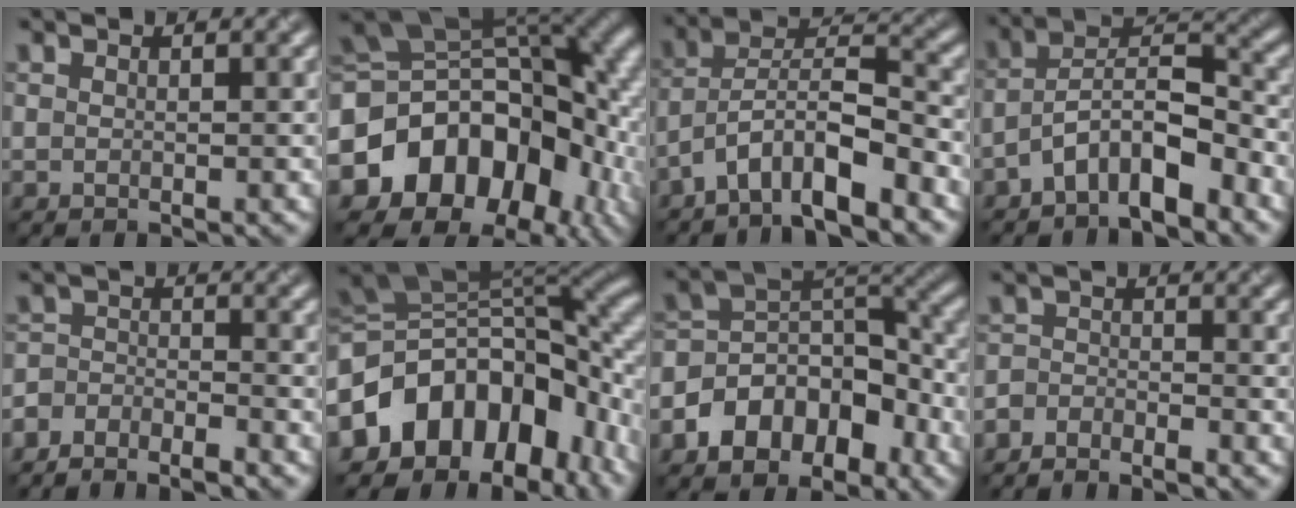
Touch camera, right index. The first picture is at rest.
{"total": 15.4, "force": [-4.4, 11.7, 9.0], "torque": [-0.151, 0.005, -0.081]}
{"total": 7.2, "force": [-5.1, 1.9, 4.8], "torque": [-0.078, 0.016, -0.095]}
{"total": 6.5, "force": [-4.2, 2.3, 4.3], "torque": [-0.070, 0.013, -0.083]}
{"total": 4.2, "force": [-4.0, 0.9, 1.0], "torque": [-0.016, -0.005, -0.076]}
{"total": 15.4, "force": [-3.4, 10.0, 11.2], "torque": [-0.186, 0.017, -0.065]}
{"total": 8.5, "force": [-4.3, 5.4, 5.0], "torque": [-0.072, 0.015, -0.088]}
{"total": 3.1, "force": [-2.9, 0.7, 0.7], "torque": [-0.009, 0.002, -0.059]}